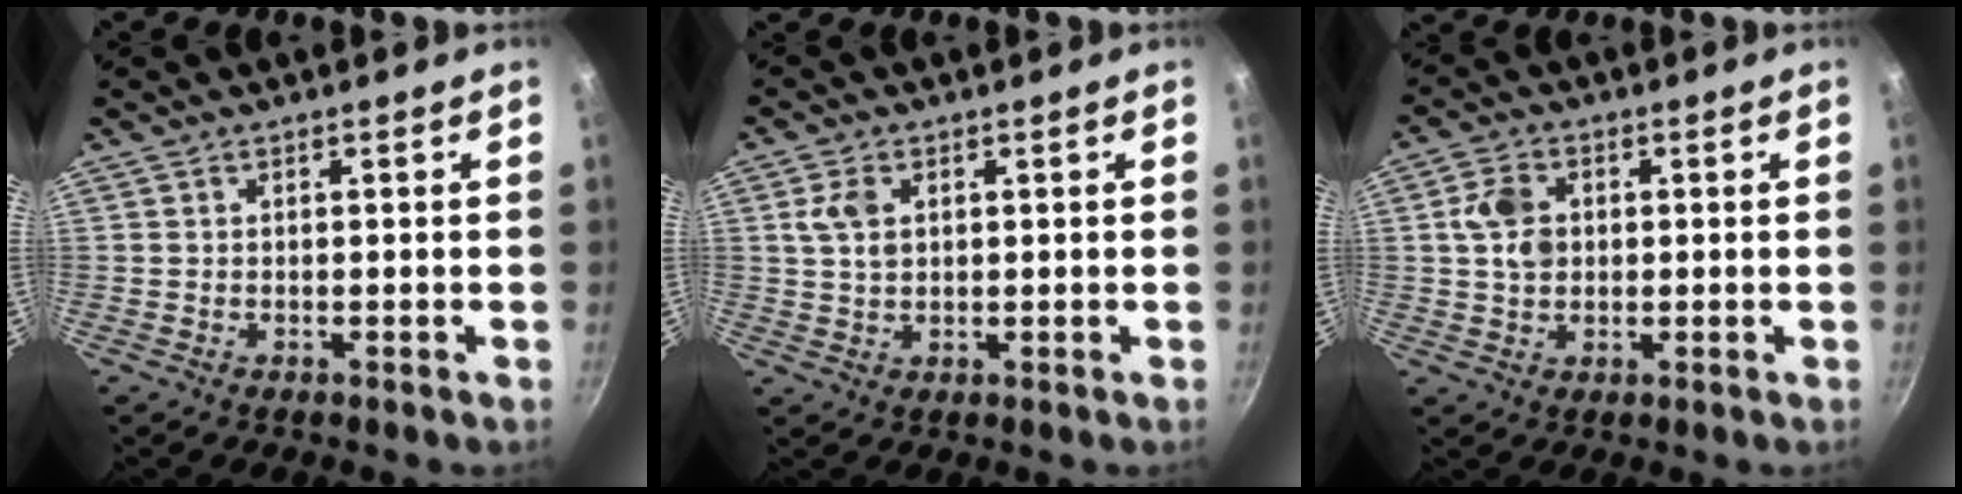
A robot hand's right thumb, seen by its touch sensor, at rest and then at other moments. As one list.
[{"total": 4.4, "force": [1.3, 3.0, 3.0], "torque": [-0.052, -0.001, 0.023]}, {"total": 8.3, "force": [1.6, 5.6, 6.0], "torque": [-0.106, 0.004, 0.028]}]